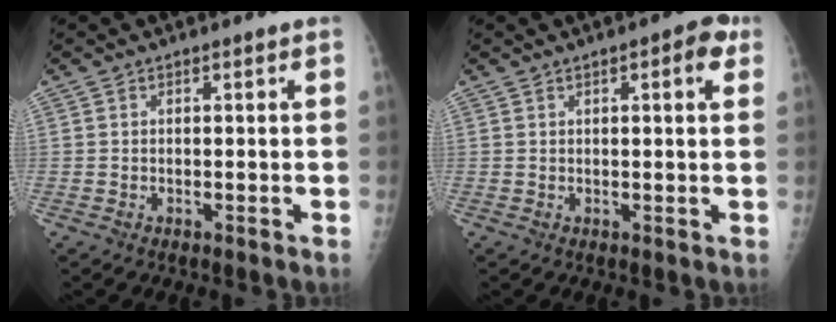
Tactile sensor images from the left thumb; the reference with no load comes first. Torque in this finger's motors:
{"motor_torque": [-0.17, 0.10, -0.05, -0.18, 0.03]}